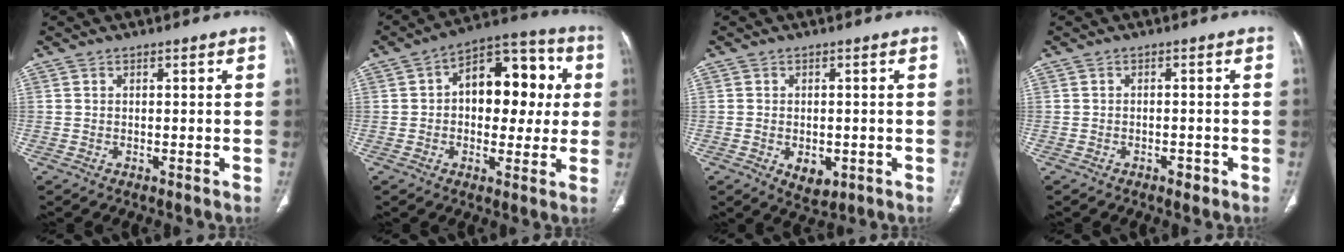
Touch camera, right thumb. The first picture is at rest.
{"total": 16.1, "force": [2.1, 9.9, 12.5], "torque": [-0.124, 0.032, 0.025]}
{"total": 4.5, "force": [-1.6, 3.1, 2.9], "torque": [-0.032, 0.006, -0.013]}
{"total": 1.8, "force": [-1.0, 1.0, 1.0], "torque": [-0.013, 0.006, -0.014]}